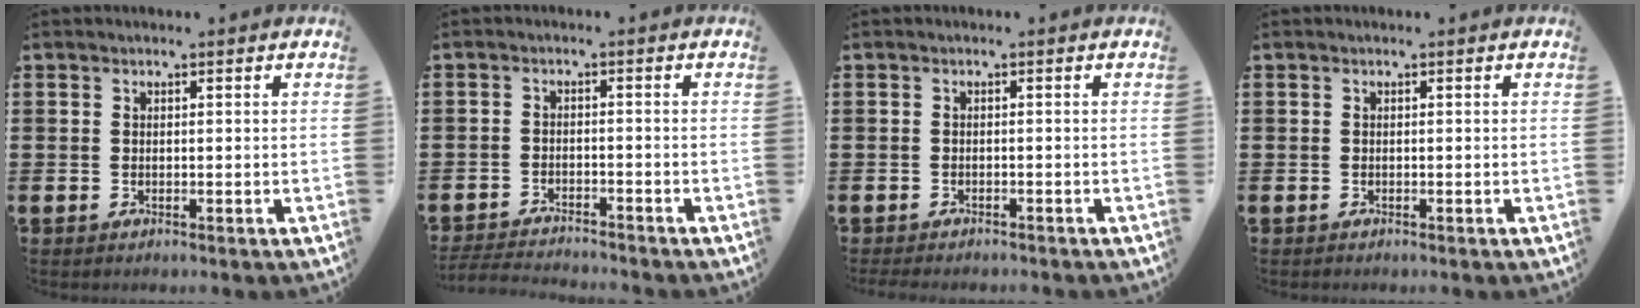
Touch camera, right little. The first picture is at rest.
{"total": 2.4, "force": [-2.4, -0.1, -0.1], "torque": [-0.002, 0.002, -0.052]}
{"total": 0.6, "force": [-0.6, 0.1, 0.1], "torque": [-0.003, -0.002, -0.013]}
{"total": 0.0}